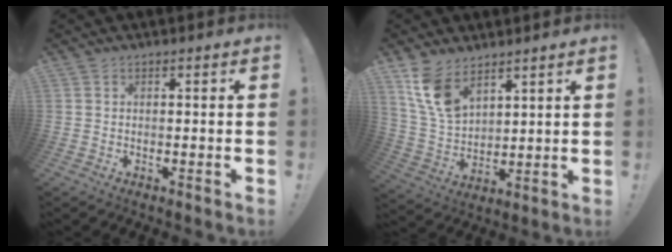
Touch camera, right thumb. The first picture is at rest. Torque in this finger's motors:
{"motor_torque": [1.21, 1.72, 0.44, 0.99, 0.06]}